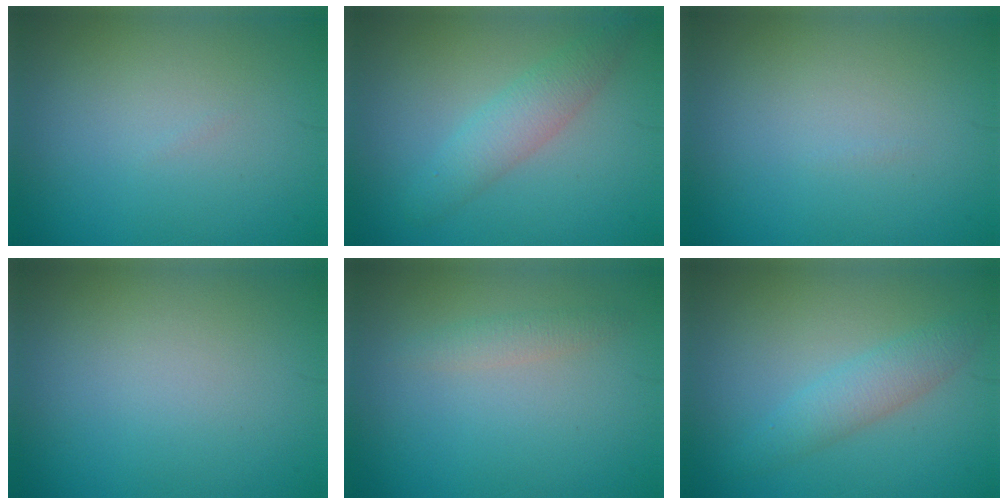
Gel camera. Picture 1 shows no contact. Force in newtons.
{"total": 2.9, "press": 2.9, "slide": 0.1}
{"total": 0.0}
{"total": 0.0}
{"total": 1.3, "press": 1.3, "slide": 0.1}
{"total": 2.7, "press": 2.7, "slide": 0.1}